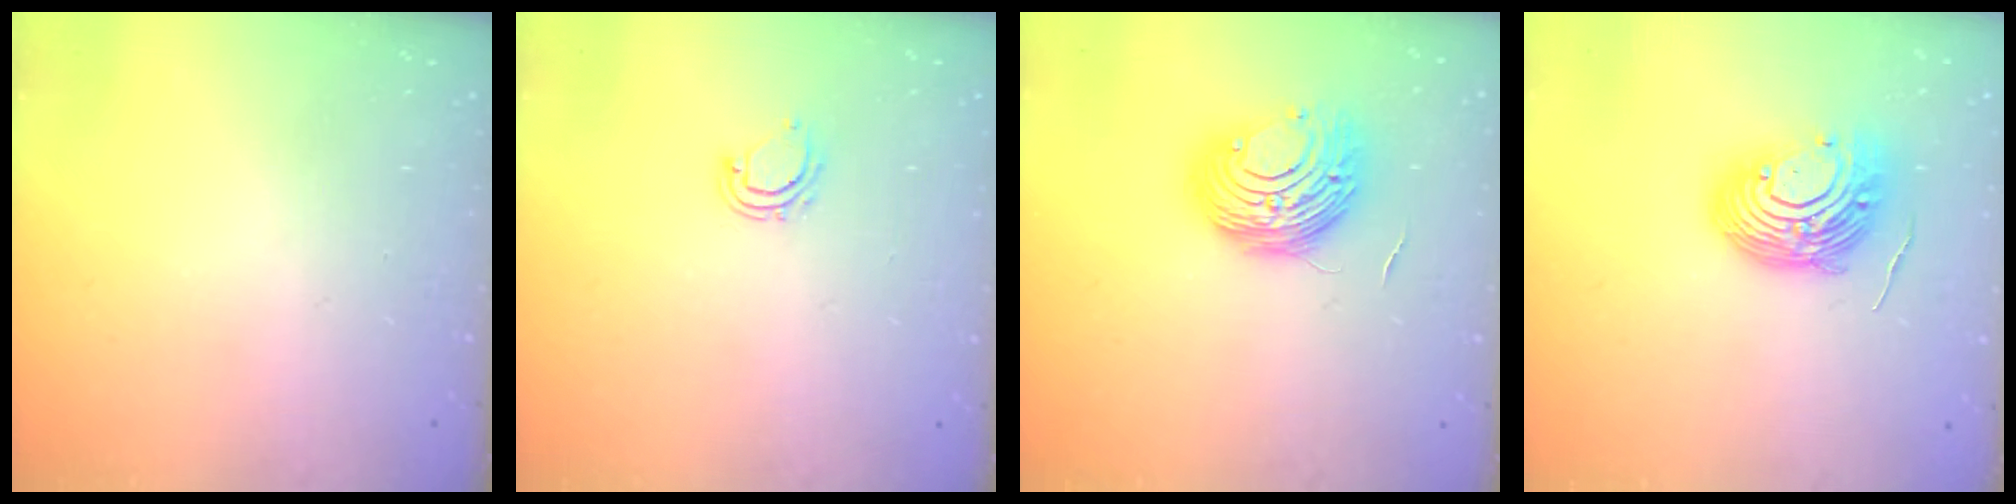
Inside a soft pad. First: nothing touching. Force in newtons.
{"total": 5.4, "press": 5.4, "slide": 0.4}
{"total": 11.4, "press": 11.3, "slide": 0.5}
{"total": 13.4, "press": 13.3, "slide": 1.5}